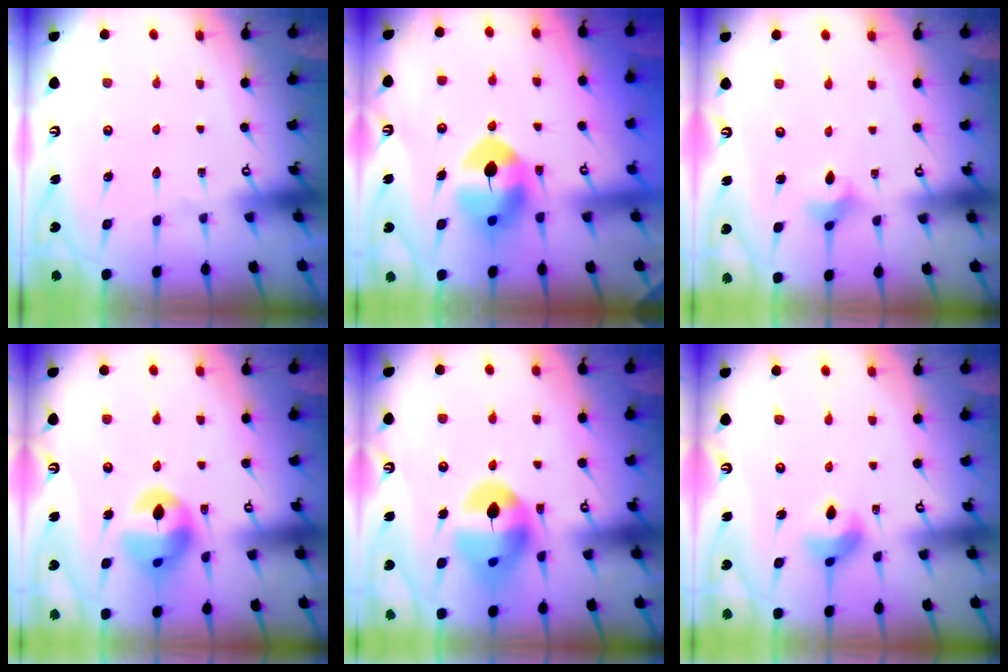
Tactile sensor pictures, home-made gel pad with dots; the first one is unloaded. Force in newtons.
{"total": 8.8, "press": 8.7, "slide": 1.2}
{"total": 3.6, "press": 3.5, "slide": 0.7}
{"total": 13.9, "press": 13.8, "slide": 1.4}
{"total": 14.0, "press": 13.9, "slide": 1.3}
{"total": 9.2, "press": 9.1, "slide": 1.5}